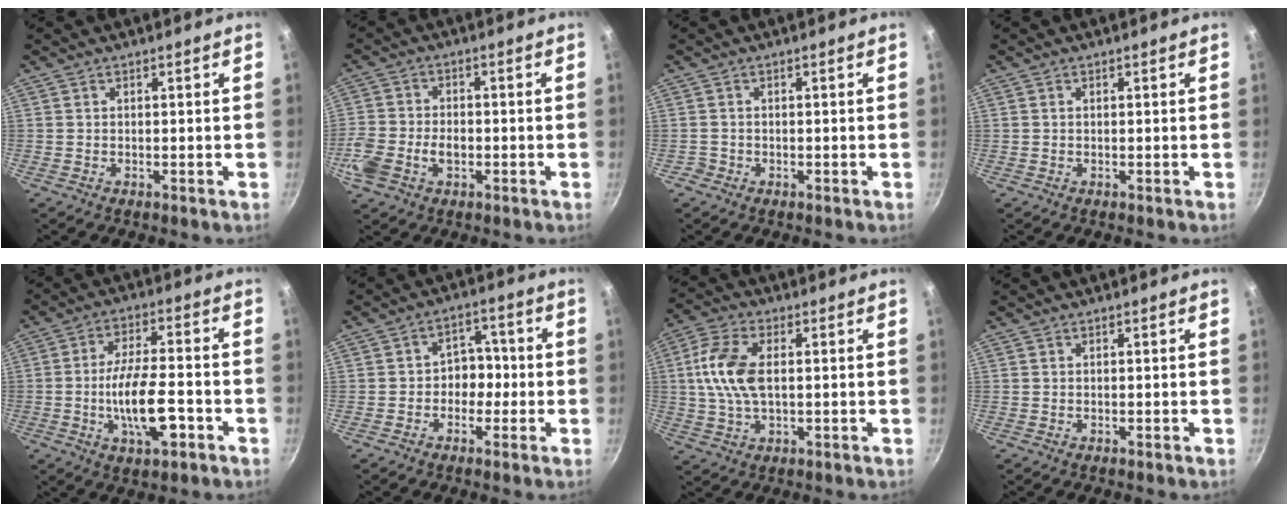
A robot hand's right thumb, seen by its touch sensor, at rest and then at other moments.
{"total": 9.3, "force": [-3.0, 6.3, 6.1], "torque": [-0.122, 0.021, -0.065]}
{"total": 1.1, "force": [-0.6, 0.9, 0.0], "torque": [0.001, 0.007, -0.012]}
{"total": 0.0}
{"total": 12.2, "force": [-3.9, 4.5, 10.7], "torque": [-0.181, 0.023, -0.067]}
{"total": 5.5, "force": [-1.2, 4.5, 2.9], "torque": [0.011, 0.024, -0.027]}
{"total": 10.6, "force": [1.0, 5.9, 8.8], "torque": [-0.174, 0.015, 0.011]}
{"total": 0.0}